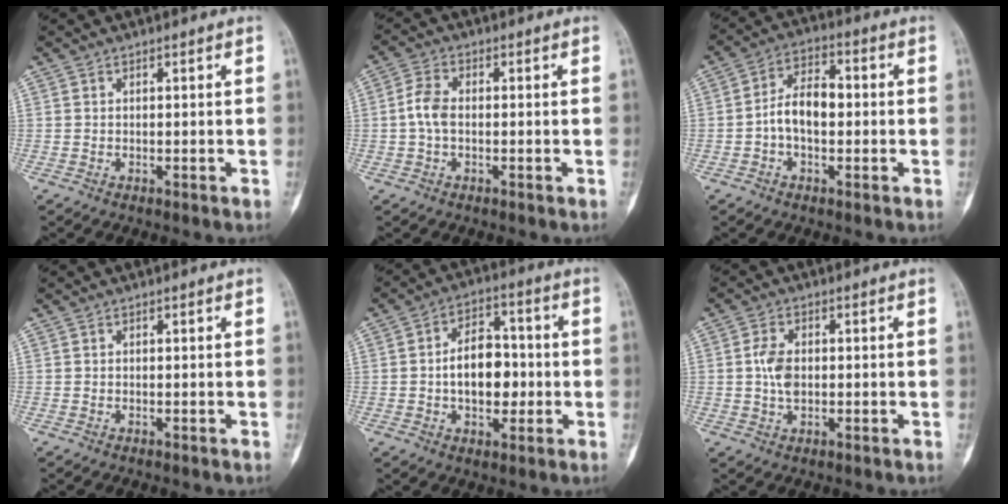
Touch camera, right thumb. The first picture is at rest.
{"total": 4.7, "force": [-0.3, 2.8, 3.7], "torque": [-0.082, 0.013, -0.011]}
{"total": 8.0, "force": [-0.8, 4.8, 6.4], "torque": [-0.103, 0.029, -0.024]}
{"total": 0.0}
{"total": 11.0, "force": [-0.9, 7.0, 8.4], "torque": [-0.097, 0.022, -0.020]}
{"total": 4.8, "force": [0.0, 3.0, 3.8], "torque": [-0.071, 0.006, -0.002]}